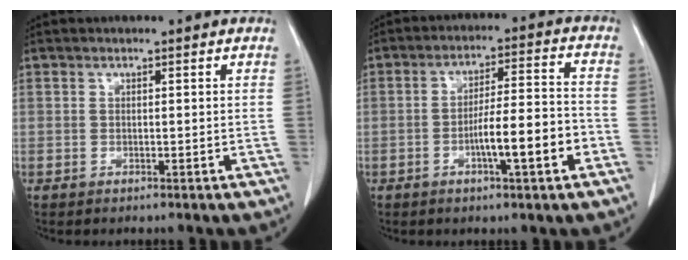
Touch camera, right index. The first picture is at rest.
{"total": 10.0, "force": [-3.7, 1.1, 9.2], "torque": [-0.151, 0.014, -0.056]}